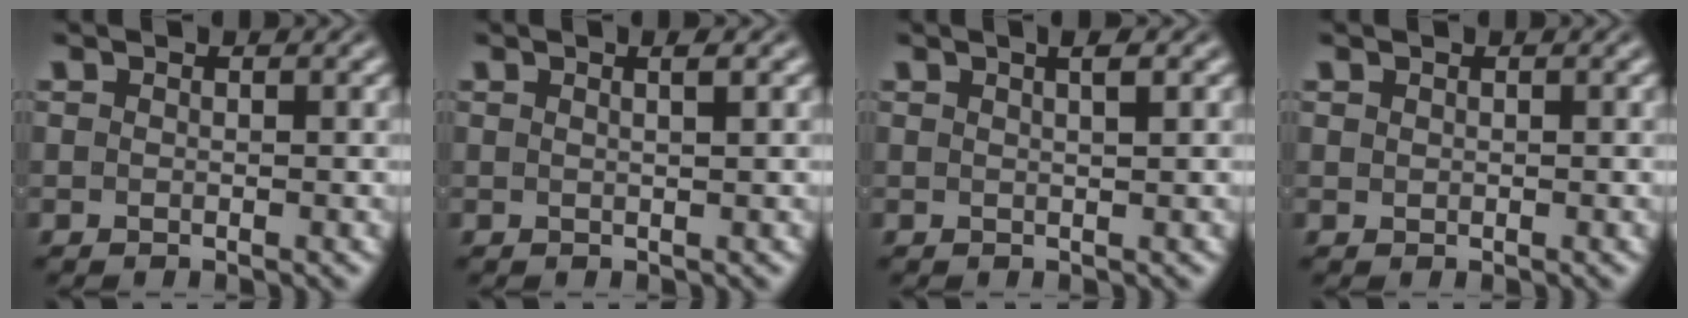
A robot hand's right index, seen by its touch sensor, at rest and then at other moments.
{"total": 1.4, "force": [0.5, -0.8, 1.1], "torque": [-0.014, -0.001, 0.011]}
{"total": 2.1, "force": [1.0, -0.4, 1.8], "torque": [-0.017, 0.005, 0.018]}
{"total": 0.6, "force": [0.2, -0.5, 0.0], "torque": [0.005, -0.003, 0.011]}